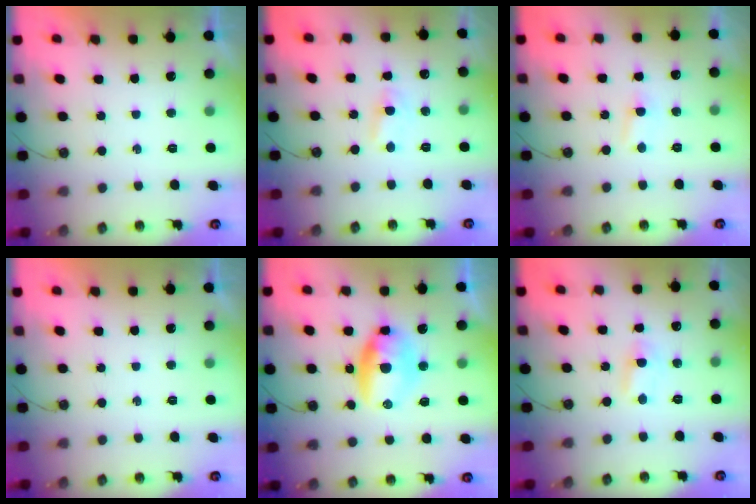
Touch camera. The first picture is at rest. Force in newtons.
{"total": 2.2, "press": 2.2, "slide": 0.3}
{"total": 2.8, "press": 2.7, "slide": 0.7}
{"total": 0.0}
{"total": 10.4, "press": 9.6, "slide": 4.0}
{"total": 2.0, "press": 1.9, "slide": 0.7}